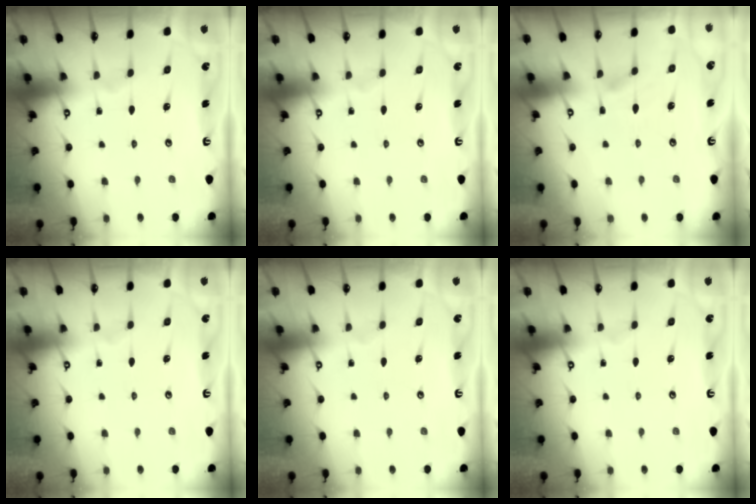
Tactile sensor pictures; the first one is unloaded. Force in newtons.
{"total": 0.0}
{"total": 2.9, "press": 2.6, "slide": 1.2}
{"total": 0.0}
{"total": 0.0}
{"total": 0.0}